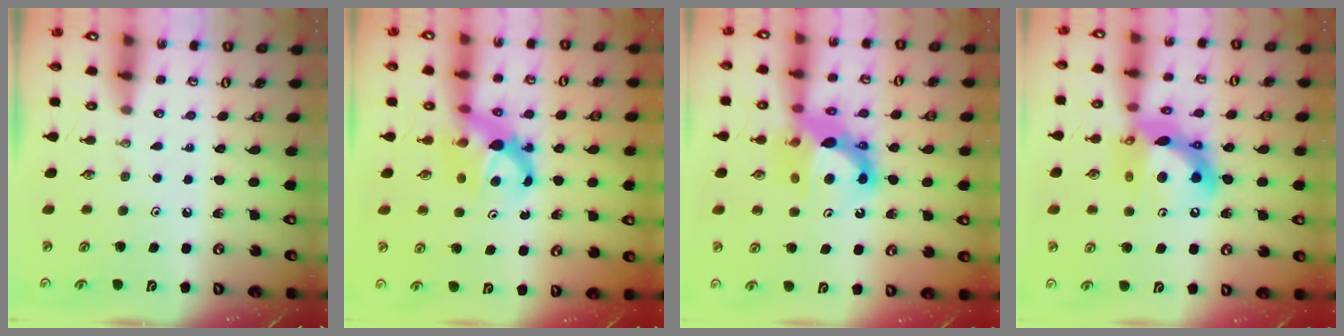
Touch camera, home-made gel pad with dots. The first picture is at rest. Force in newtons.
{"total": 6.3, "press": 6.3, "slide": 0.5}
{"total": 12.4, "press": 12.1, "slide": 2.9}
{"total": 15.0, "press": 14.8, "slide": 2.4}